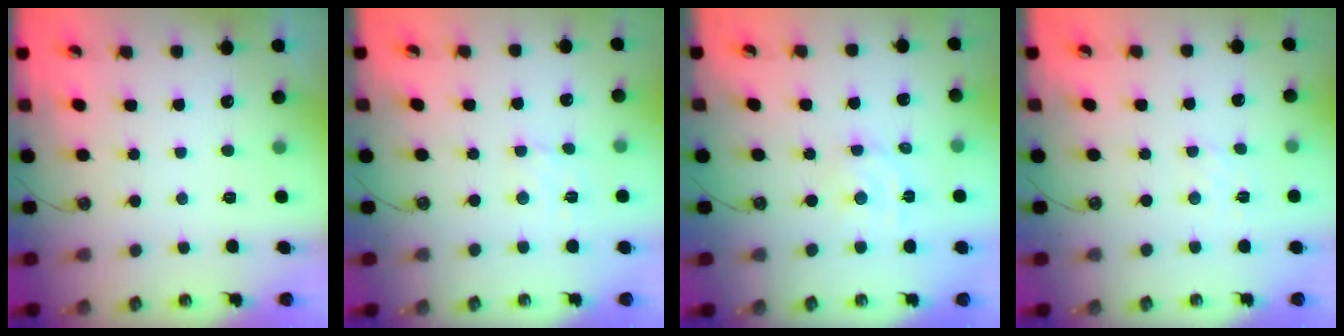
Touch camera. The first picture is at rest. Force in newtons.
{"total": 2.9, "press": 2.8, "slide": 0.6}
{"total": 3.6, "press": 3.6, "slide": 0.5}
{"total": 2.9, "press": 2.9, "slide": 0.4}